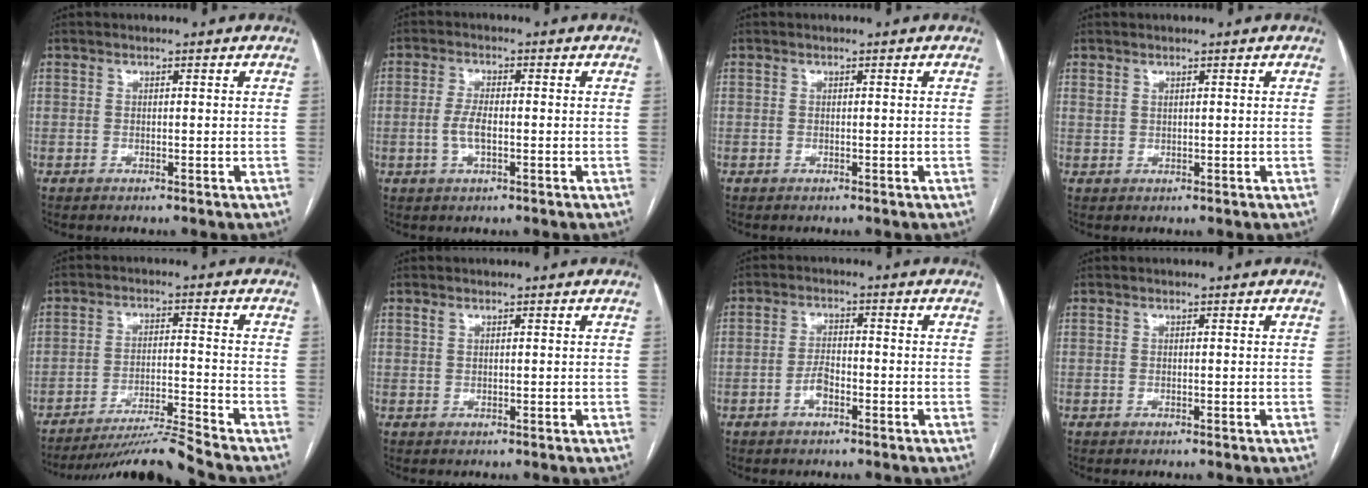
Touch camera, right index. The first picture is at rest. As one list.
[{"total": 3.4, "force": [-0.6, 1.1, 3.2], "torque": [-0.072, 0.001, -0.010]}, {"total": 0.0}, {"total": 1.1, "force": [1.0, 0.3, -0.1], "torque": [-0.009, 0.009, 0.022]}, {"total": 9.4, "force": [-8.5, -3.6, 1.6], "torque": [-0.024, -0.005, -0.152]}, {"total": 0.5, "force": [0.4, 0.2, 0.3], "torque": [-0.008, 0.006, 0.009]}, {"total": 2.8, "force": [-1.4, 1.2, 2.2], "torque": [-0.044, 0.005, -0.027]}, {"total": 0.0}]